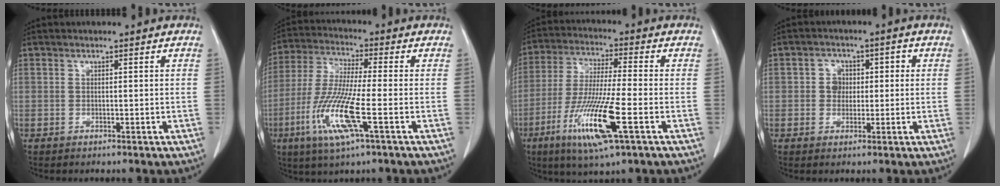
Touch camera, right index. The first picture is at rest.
{"total": 12.1, "force": [-4.2, 0.7, 11.4], "torque": [-0.243, -0.022, -0.086]}
{"total": 13.7, "force": [-5.4, 0.7, 12.5], "torque": [-0.256, -0.028, -0.100]}
{"total": 3.6, "force": [0.1, 3.3, 1.5], "torque": [-0.016, 0.016, -0.001]}